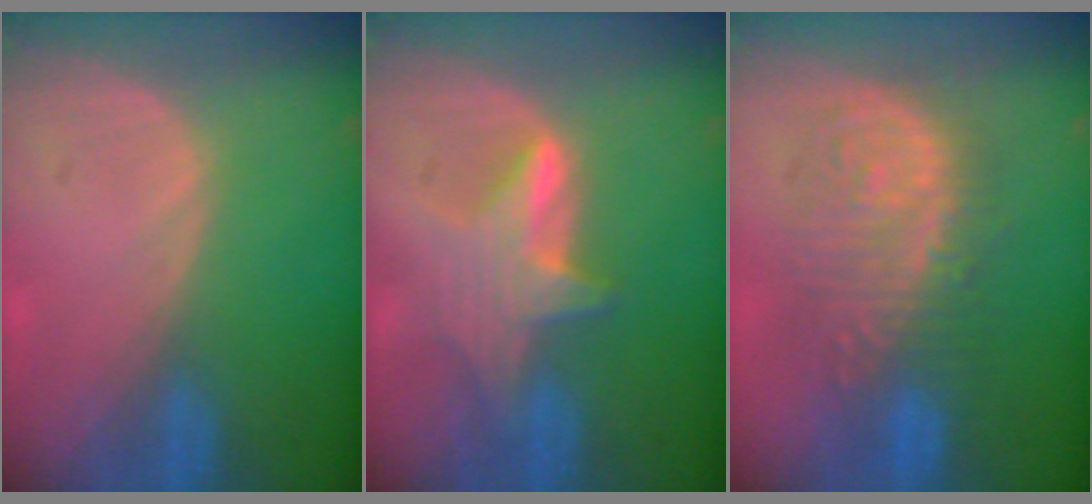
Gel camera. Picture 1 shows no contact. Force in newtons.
{"total": 6.0, "press": 6.0, "slide": 0.7}
{"total": 9.2, "press": 9.2, "slide": 0.0}